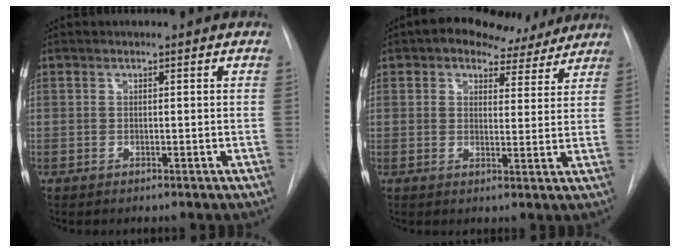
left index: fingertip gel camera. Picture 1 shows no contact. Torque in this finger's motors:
{"motor_torque": [1.08, -1.06, 0.26, 0.05]}